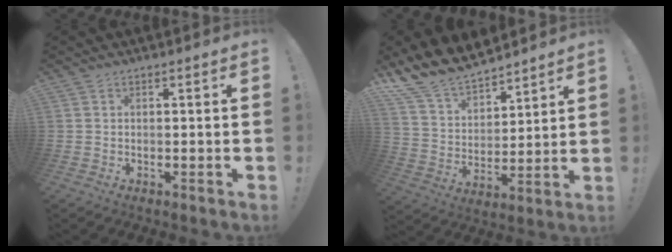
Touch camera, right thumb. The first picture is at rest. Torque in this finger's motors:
{"motor_torque": [0.44, 1.60, 0.27, 0.15, 0.05]}